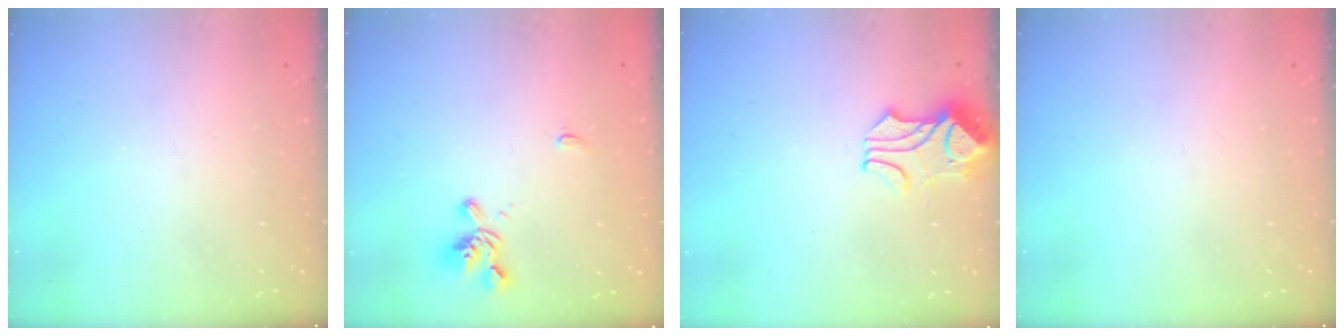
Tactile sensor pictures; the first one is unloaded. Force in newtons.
{"total": 1.2, "press": 0.7, "slide": 1.0}
{"total": 1.8, "press": 1.4, "slide": 1.0}
{"total": 0.0}